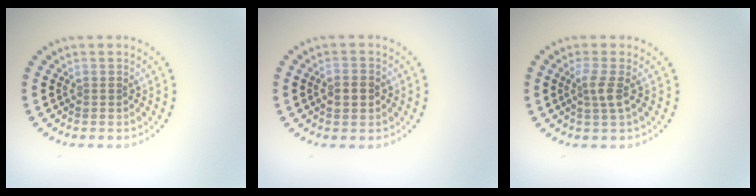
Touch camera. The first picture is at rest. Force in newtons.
{"total": 1.6, "press": 1.6, "slide": 0.2}
{"total": 1.9, "press": 1.4, "slide": 1.3}